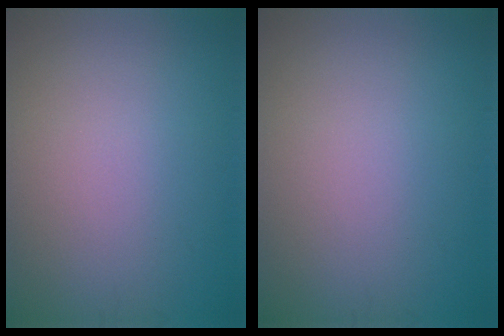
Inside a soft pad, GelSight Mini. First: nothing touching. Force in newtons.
{"total": 0.0}